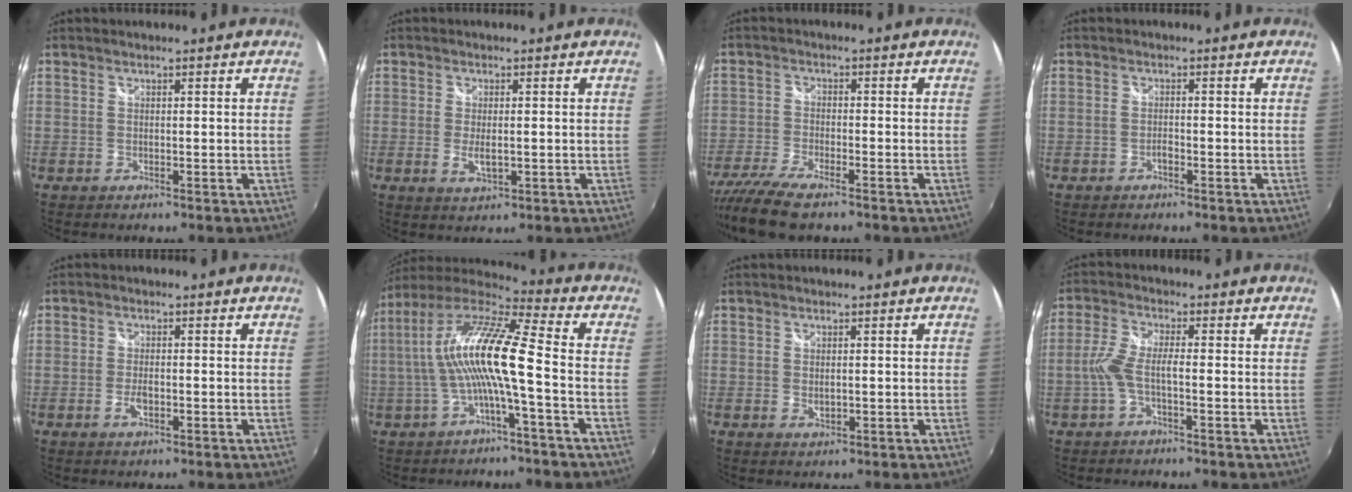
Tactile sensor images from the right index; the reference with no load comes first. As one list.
[{"total": 3.6, "force": [-0.7, 1.4, 3.2], "torque": [-0.061, -0.008, -0.009]}, {"total": 9.4, "force": [-7.5, 2.3, 5.2], "torque": [-0.132, -0.035, -0.146]}, {"total": 1.1, "force": [-0.8, 0.3, 0.7], "torque": [-0.017, 0.001, -0.016]}, {"total": 2.8, "force": [-1.1, 1.1, 2.3], "torque": [-0.048, -0.003, -0.019]}, {"total": 13.8, "force": [-1.4, 0.9, 13.7], "torque": [-0.251, 0.011, -0.028]}, {"total": 2.0, "force": [-0.1, 1.3, 1.5], "torque": [-0.026, -0.002, 0.000]}, {"total": 5.2, "force": [-1.7, 0.8, 4.8], "torque": [-0.111, 0.004, -0.032]}]